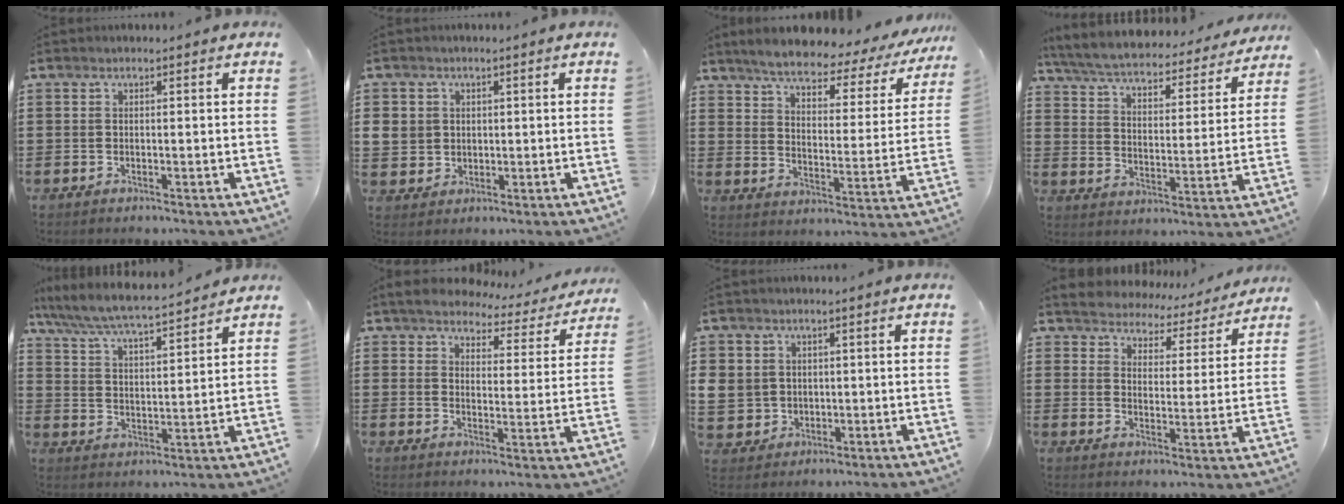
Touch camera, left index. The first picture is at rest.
{"total": 3.5, "force": [0.9, 3.3, 0.6], "torque": [-0.029, 0.010, 0.015]}
{"total": 4.9, "force": [4.5, 0.9, 1.9], "torque": [-0.063, -0.029, 0.070]}
{"total": 5.5, "force": [5.2, 0.5, 1.7], "torque": [-0.059, -0.037, 0.085]}
{"total": 6.2, "force": [5.8, 0.0, 2.0], "torque": [-0.064, -0.038, 0.096]}
{"total": 4.5, "force": [4.3, 0.9, 1.0], "torque": [-0.044, -0.027, 0.071]}
{"total": 4.3, "force": [0.7, 4.2, 0.5], "torque": [-0.038, 0.011, 0.010]}
{"total": 4.0, "force": [3.9, 0.4, -0.5], "torque": [-0.017, -0.035, 0.064]}